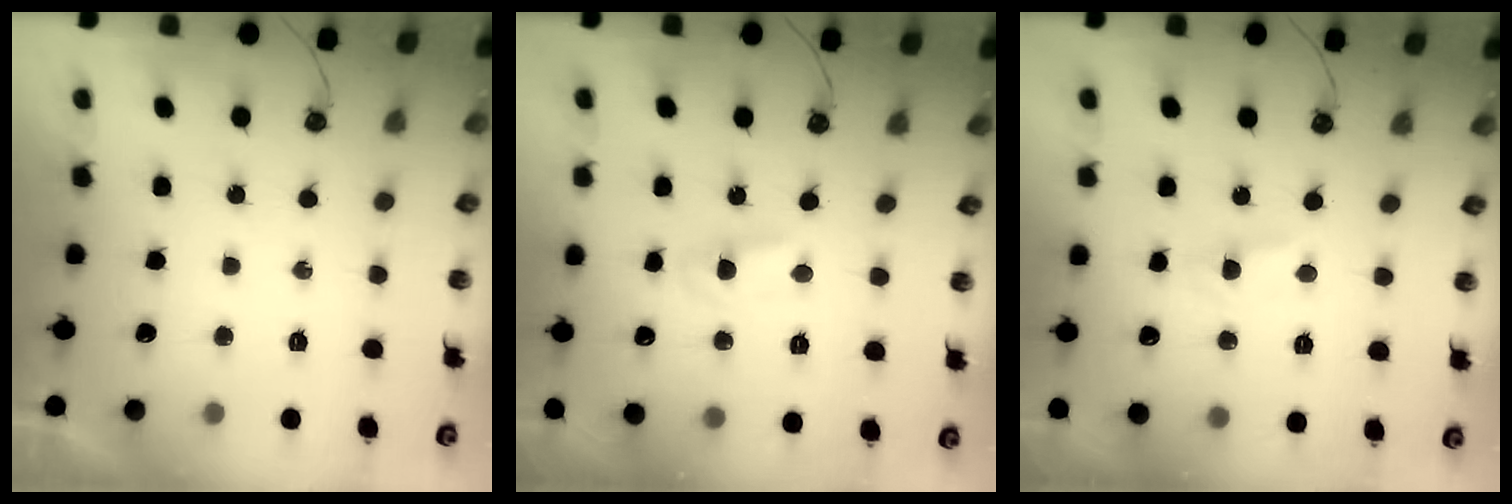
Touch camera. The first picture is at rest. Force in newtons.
{"total": 2.0, "press": 2.0, "slide": 0.3}
{"total": 2.0, "press": 2.0, "slide": 0.3}